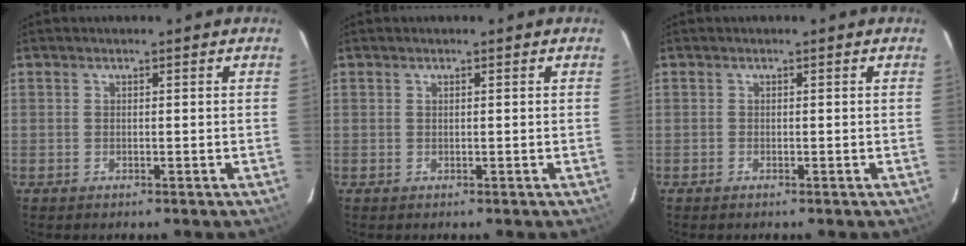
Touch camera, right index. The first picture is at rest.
{"total": 0.0}
{"total": 0.0}